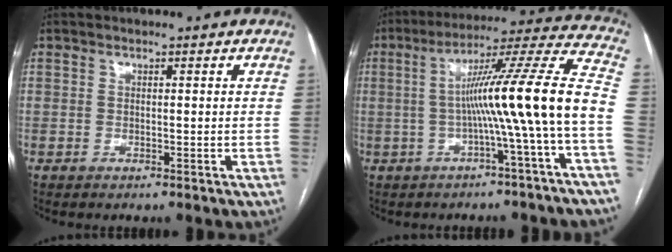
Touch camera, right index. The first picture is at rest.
{"total": 15.4, "force": [-2.5, -2.2, 15.0], "torque": [-0.219, 0.025, -0.047]}